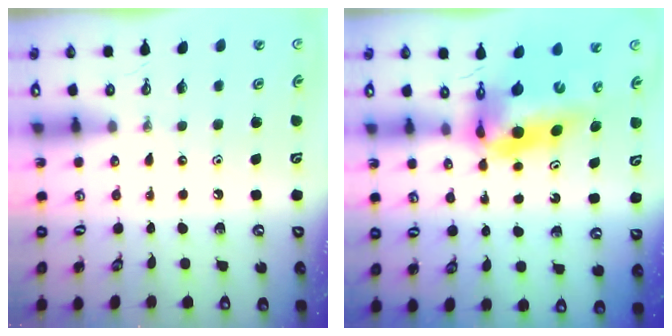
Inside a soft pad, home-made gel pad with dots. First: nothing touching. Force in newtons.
{"total": 11.1, "press": 10.6, "slide": 3.2}